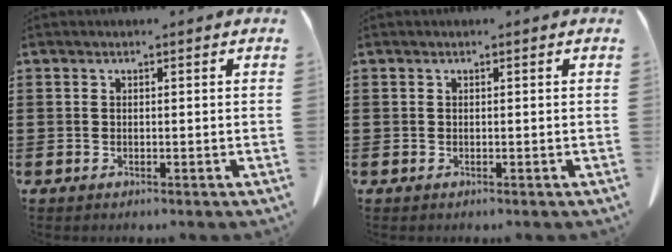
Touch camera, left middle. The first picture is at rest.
{"total": 0.0}